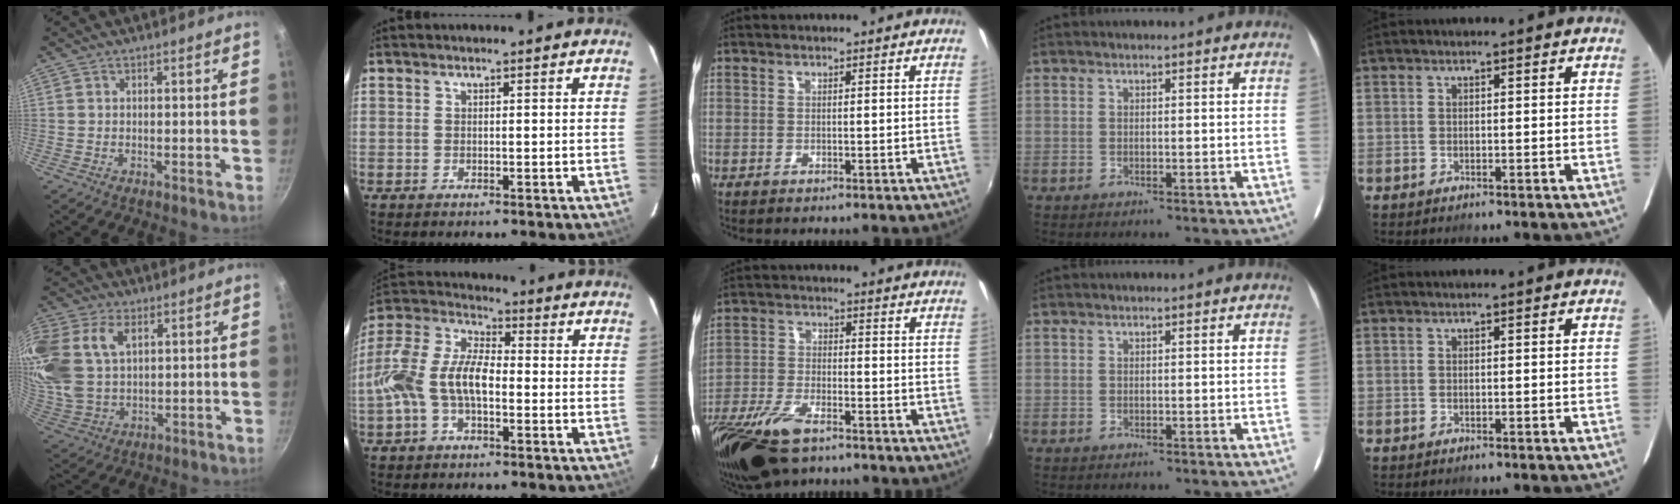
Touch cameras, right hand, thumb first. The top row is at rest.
{"thumb": {"total": 20.4, "force": [6.8, 13.9, 13.4], "torque": [-0.310, 0.006, 0.138]}, "index": {"total": 13.0, "force": [-2.8, 6.6, 10.8], "torque": [-0.225, 0.016, -0.060]}, "middle": {"total": 15.4, "force": [-10.7, 5.9, 9.4], "torque": [-0.219, -0.044, -0.205]}}